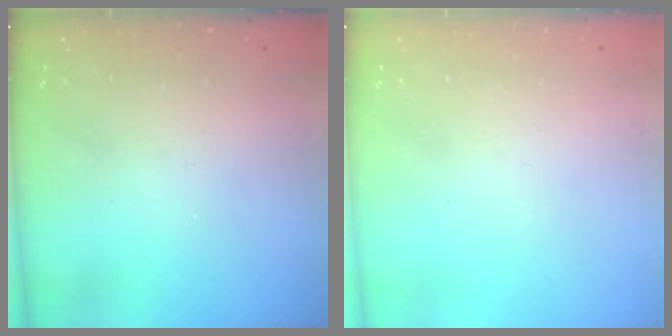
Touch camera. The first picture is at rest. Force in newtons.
{"total": 0.0}